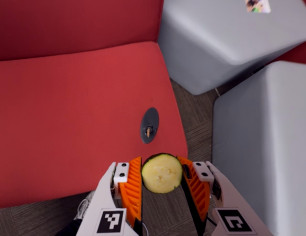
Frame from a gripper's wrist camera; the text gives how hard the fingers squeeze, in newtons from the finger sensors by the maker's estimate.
{"total": 8.8, "left": 9.1, "right": 8.4}